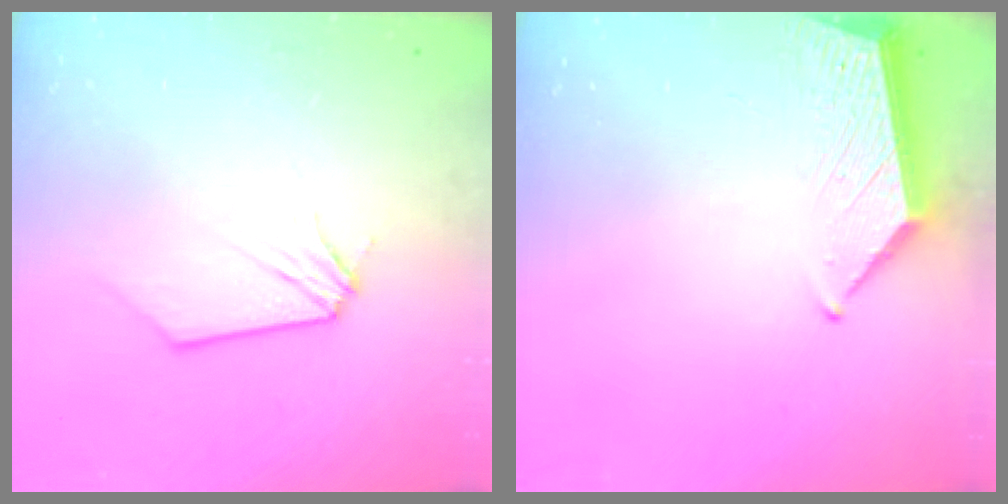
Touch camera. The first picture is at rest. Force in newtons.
{"total": 7.1, "press": 7.1, "slide": 0.6}